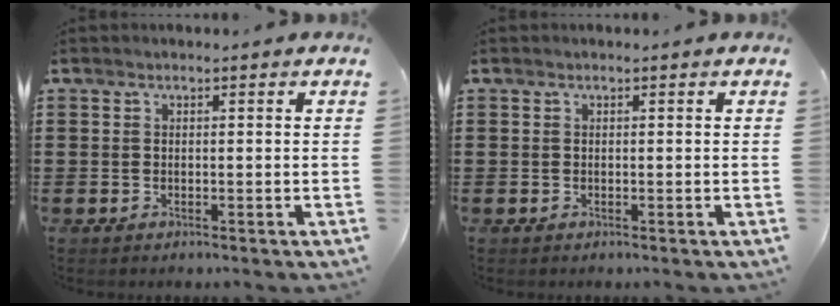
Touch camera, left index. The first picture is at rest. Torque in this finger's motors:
{"motor_torque": [0.00, 0.00, 0.00, -0.01]}